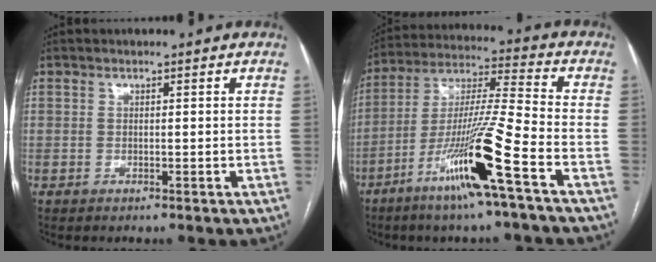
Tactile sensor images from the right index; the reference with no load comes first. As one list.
[{"total": 15.6, "force": [-7.7, -1.2, 13.6], "torque": [-0.269, -0.020, -0.145]}]